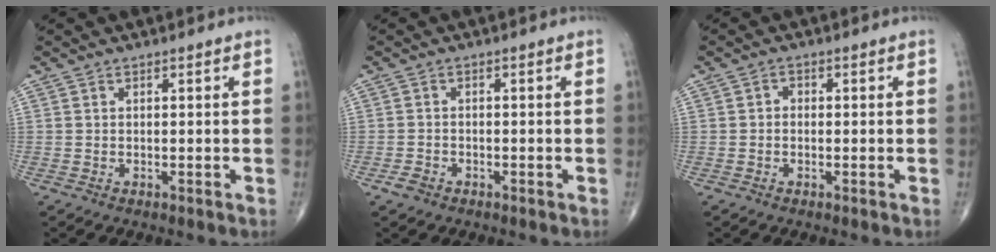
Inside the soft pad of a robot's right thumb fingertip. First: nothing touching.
{"total": 1.9, "force": [-1.2, 1.3, 0.7], "torque": [-0.016, 0.007, -0.020]}
{"total": 1.2, "force": [-0.2, 1.0, 0.6], "torque": [0.000, 0.005, -0.008]}